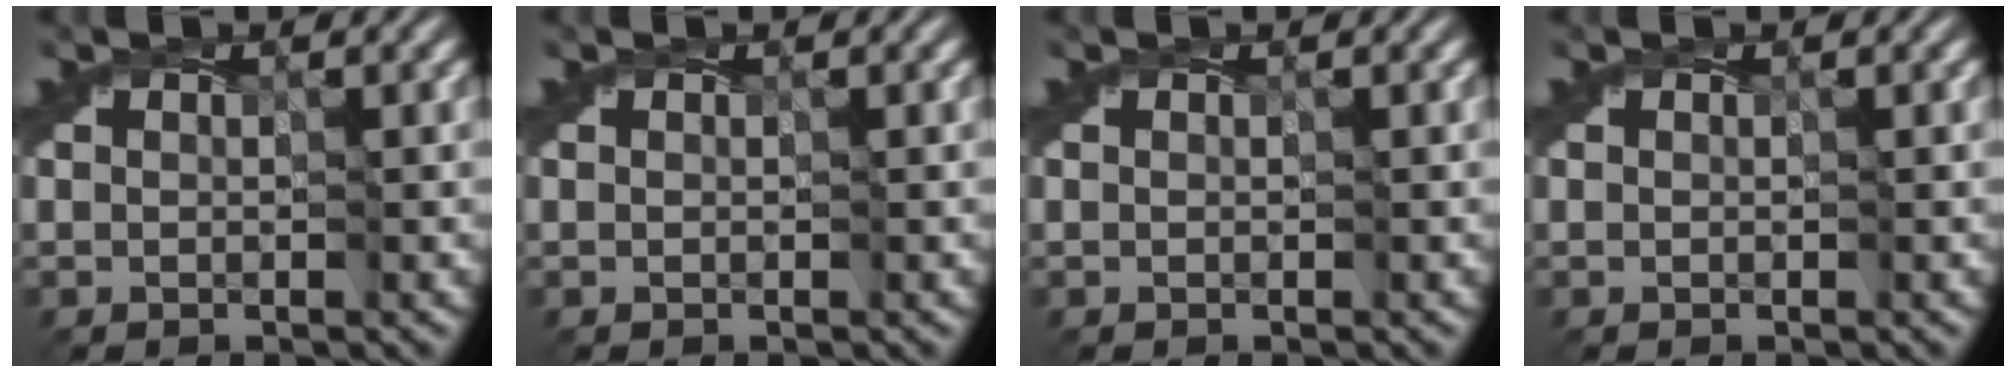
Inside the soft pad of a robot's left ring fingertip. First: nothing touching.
{"total": 0.0}
{"total": 0.0}
{"total": 0.0}